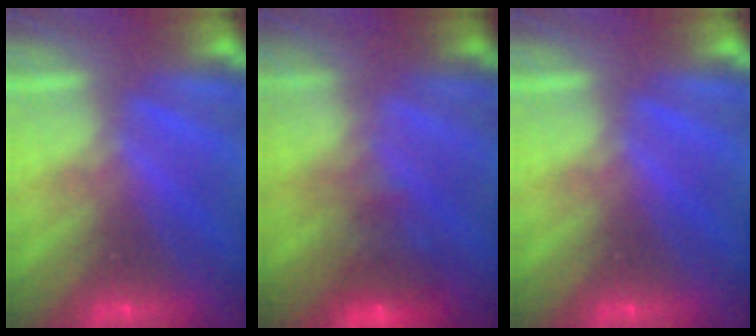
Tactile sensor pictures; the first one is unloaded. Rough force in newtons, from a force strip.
{"total": 4.7}
{"total": 0.0}